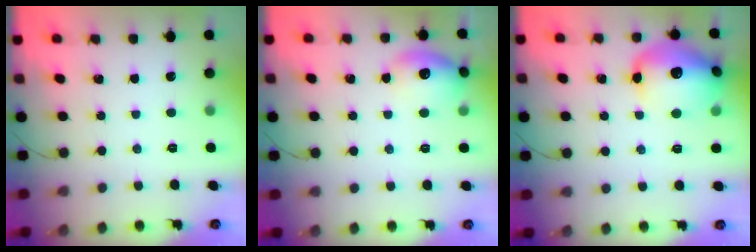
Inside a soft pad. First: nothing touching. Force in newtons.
{"total": 13.5, "press": 13.4, "slide": 0.9}
{"total": 17.6, "press": 17.5, "slide": 1.8}